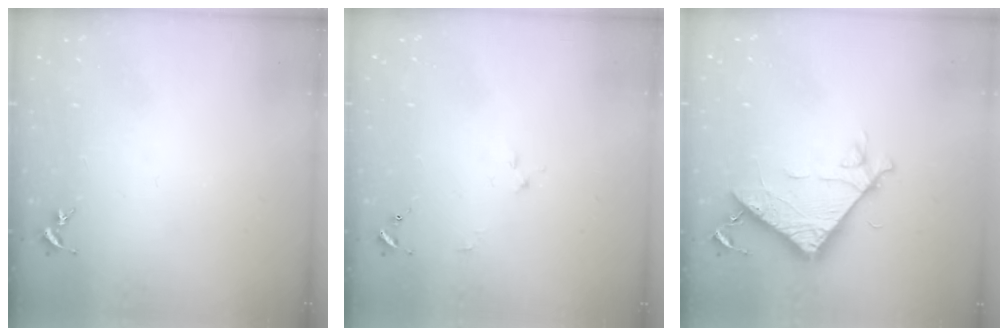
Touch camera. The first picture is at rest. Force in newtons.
{"total": 2.2, "press": 2.2, "slide": 0.2}
{"total": 7.5, "press": 7.5, "slide": 0.4}